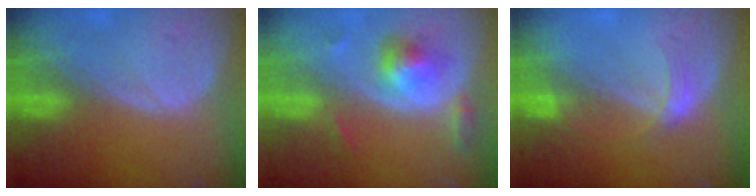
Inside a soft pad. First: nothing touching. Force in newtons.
{"total": 6.0, "press": 5.3, "slide": 2.7}
{"total": 2.5, "press": 2.5, "slide": 0.1}